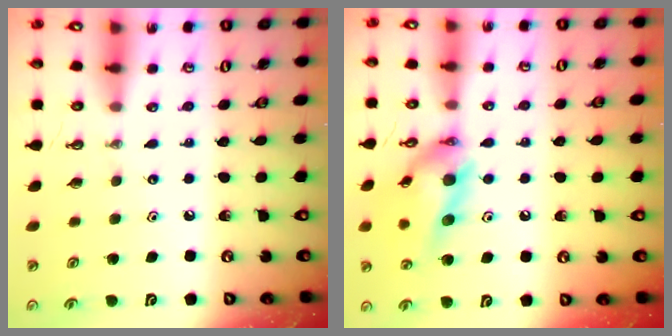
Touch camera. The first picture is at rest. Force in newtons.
{"total": 14.2, "press": 14.2, "slide": 1.2}